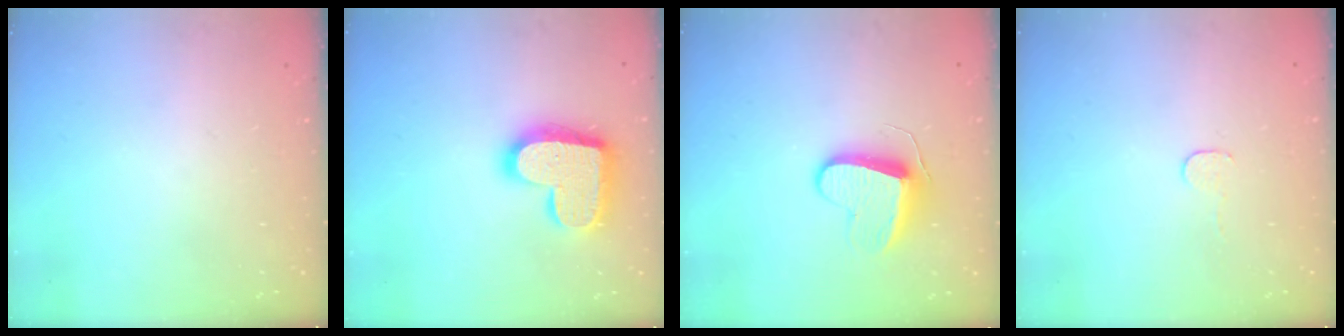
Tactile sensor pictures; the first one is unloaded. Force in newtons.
{"total": 18.7, "press": 18.7, "slide": 1.2}
{"total": 9.3, "press": 9.3, "slide": 0.1}
{"total": 2.7, "press": 2.7, "slide": 0.2}